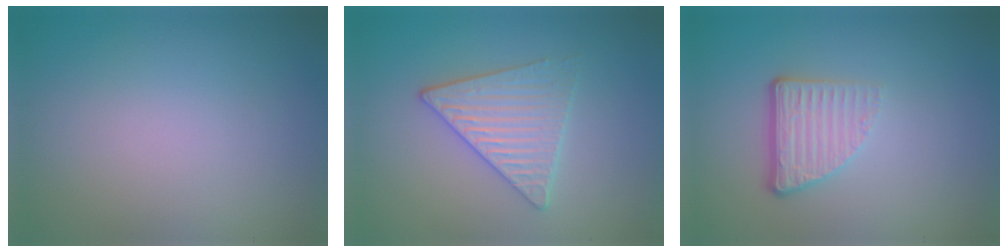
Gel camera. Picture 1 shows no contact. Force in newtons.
{"total": 3.3, "press": 3.2, "slide": 0.3}
{"total": 3.8, "press": 2.5, "slide": 2.8}